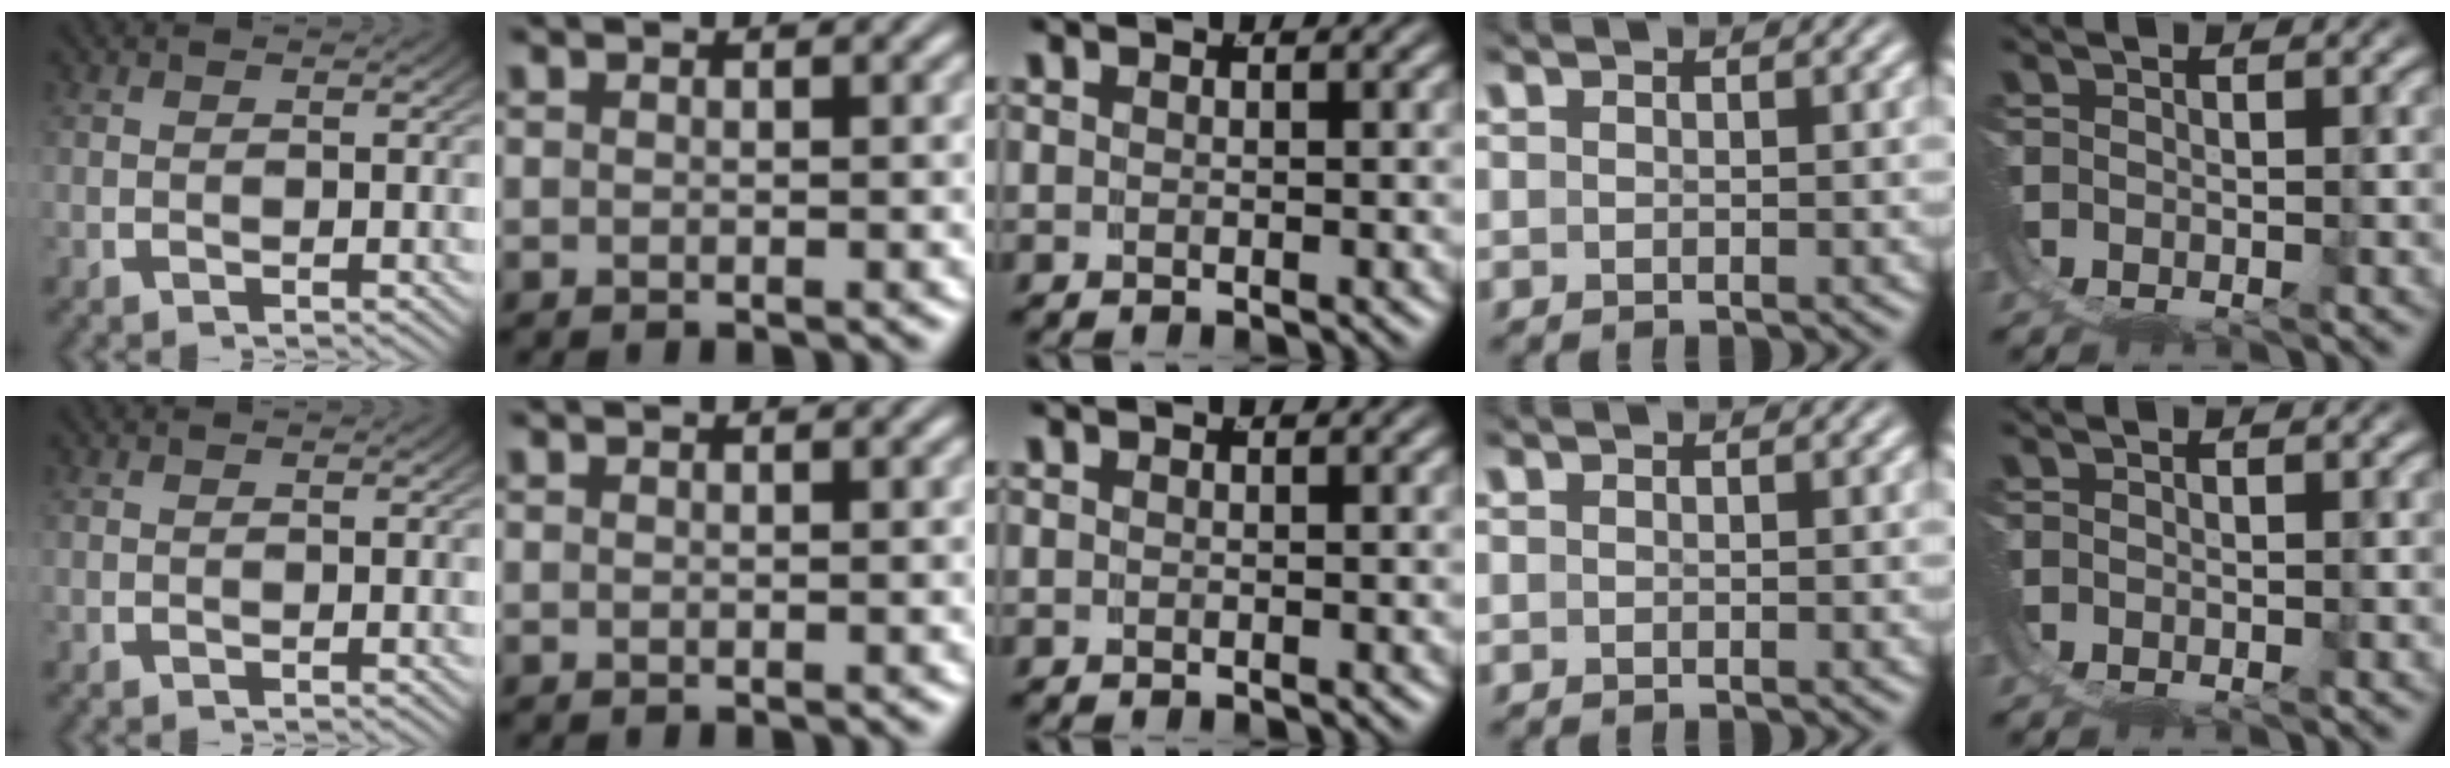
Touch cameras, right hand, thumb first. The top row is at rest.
{}